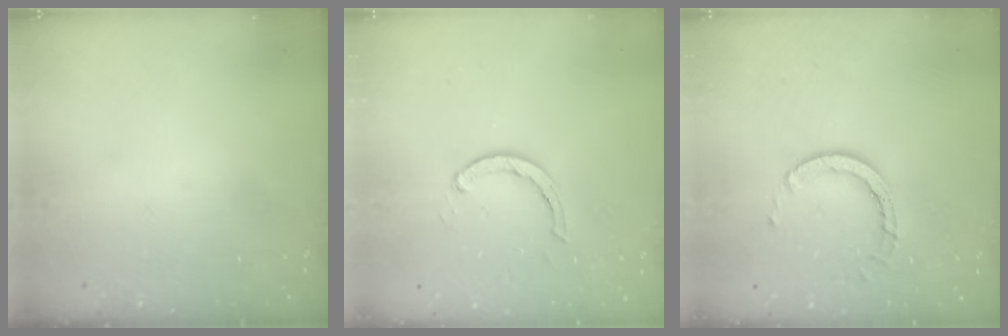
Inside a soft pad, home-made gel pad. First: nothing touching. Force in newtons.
{"total": 2.9, "press": 2.8, "slide": 0.5}
{"total": 5.0, "press": 5.0, "slide": 0.3}